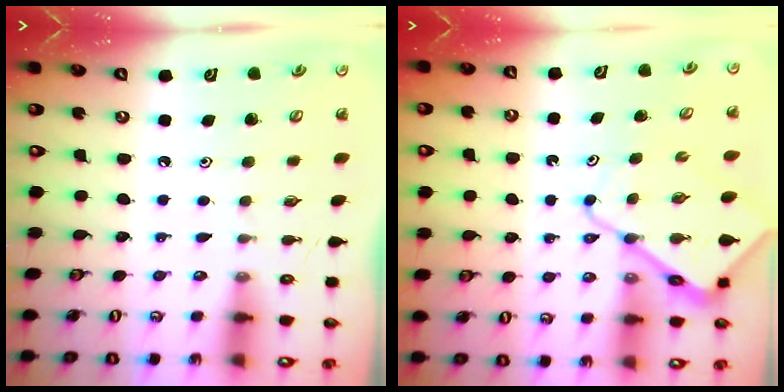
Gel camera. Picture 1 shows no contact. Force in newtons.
{"total": 12.1, "press": 12.1, "slide": 1.1}